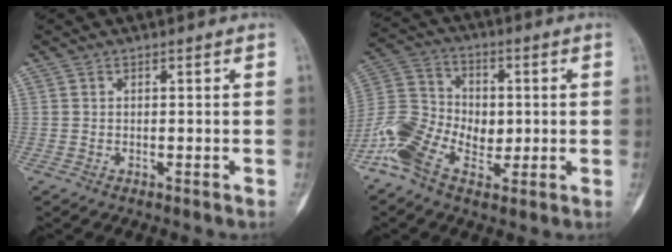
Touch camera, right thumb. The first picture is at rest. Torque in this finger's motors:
{"motor_torque": [0.15, 0.10, 0.34, 0.19, 0.10]}